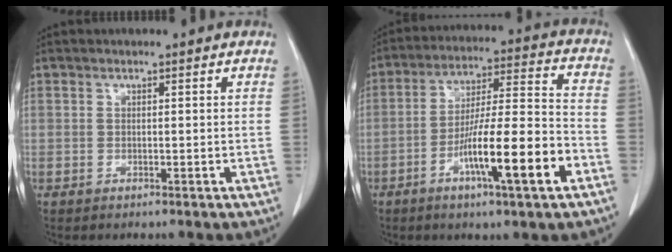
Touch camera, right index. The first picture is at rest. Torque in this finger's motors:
{"motor_torque": [1.88, -0.26, 1.05, 0.21]}